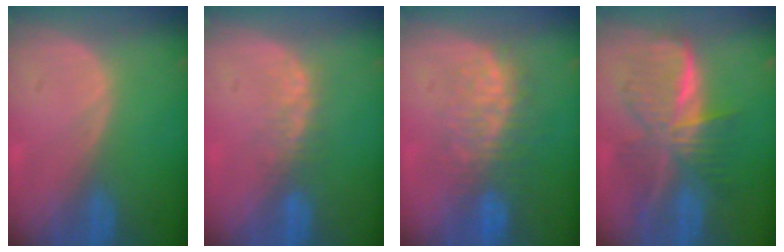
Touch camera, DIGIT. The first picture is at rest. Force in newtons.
{"total": 3.1, "press": 2.7, "slide": 1.5}
{"total": 8.1, "press": 7.5, "slide": 3.1}
{"total": 9.4, "press": 9.4, "slide": 0.6}